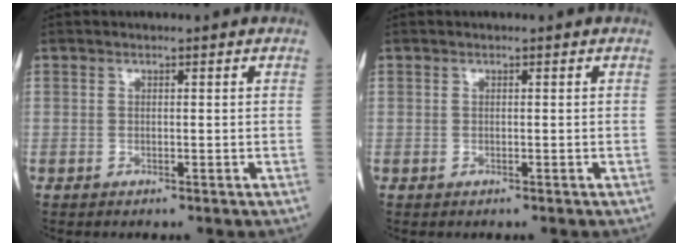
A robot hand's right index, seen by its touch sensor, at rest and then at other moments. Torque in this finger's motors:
{"motor_torque": [-0.07, -0.01, 0.06, 0.02]}